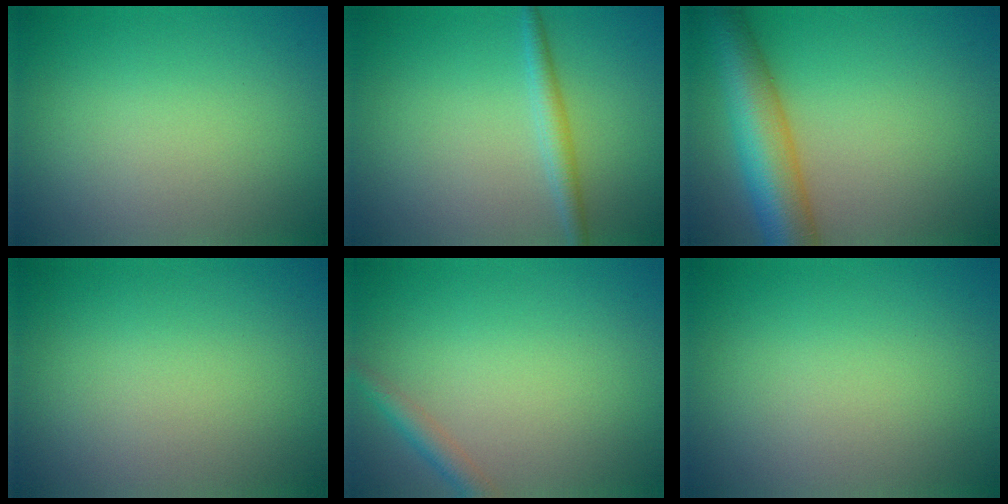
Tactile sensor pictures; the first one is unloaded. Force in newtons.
{"total": 1.9, "press": 1.9, "slide": 0.1}
{"total": 8.8, "press": 8.8, "slide": 0.2}
{"total": 0.0}
{"total": 1.8, "press": 1.8, "slide": 0.1}
{"total": 0.0}